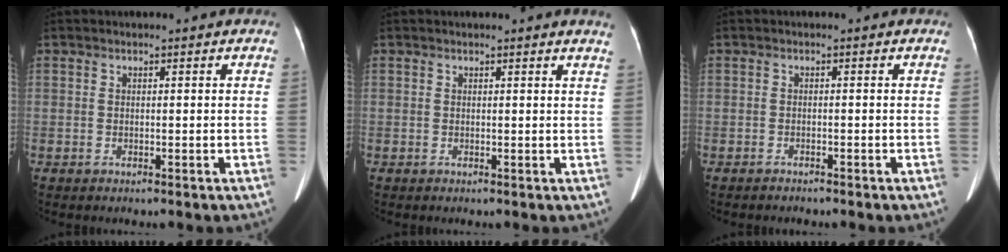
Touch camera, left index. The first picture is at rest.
{"total": 2.3, "force": [2.2, -0.4, 0.7], "torque": [-0.014, -0.008, 0.011]}
{"total": 1.2, "force": [-1.2, 0.2, 0.0], "torque": [-0.007, -0.004, -0.016]}